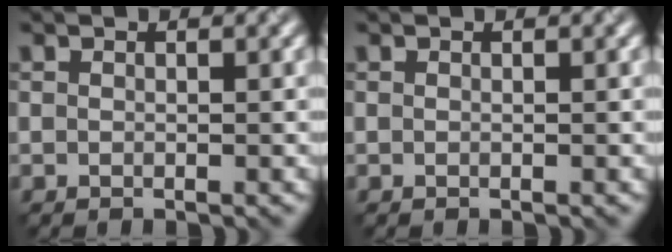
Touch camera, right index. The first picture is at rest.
{"total": 0.0}